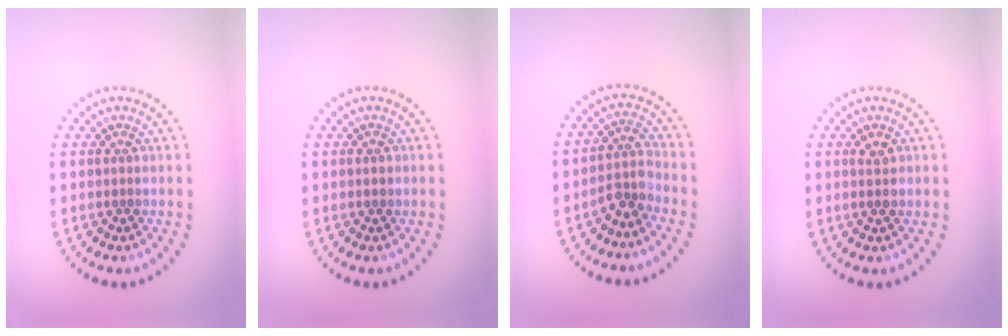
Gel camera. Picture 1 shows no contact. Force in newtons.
{"total": 1.0, "press": 1.0, "slide": 0.0}
{"total": 2.7, "press": 2.0, "slide": 1.8}
{"total": 1.5, "press": 1.5, "slide": 0.0}